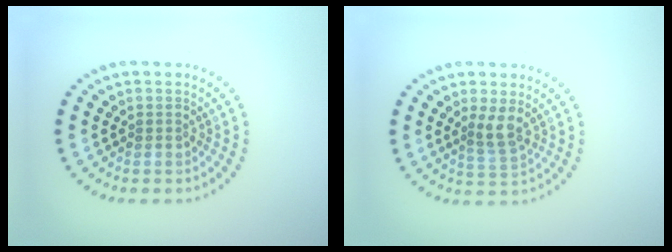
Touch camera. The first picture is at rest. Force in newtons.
{"total": 2.1, "press": 1.6, "slide": 1.3}